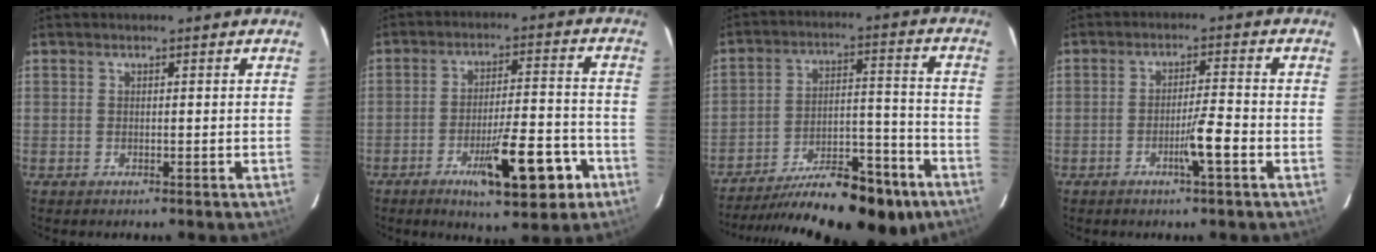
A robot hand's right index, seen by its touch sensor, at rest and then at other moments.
{"total": 12.3, "force": [-6.1, 2.3, 10.4], "torque": [-0.155, 0.001, -0.085]}
{"total": 19.2, "force": [-14.9, 4.6, 11.2], "torque": [-0.135, 0.019, -0.236]}
{"total": 4.7, "force": [-2.1, -0.3, 4.2], "torque": [-0.068, -0.004, -0.038]}